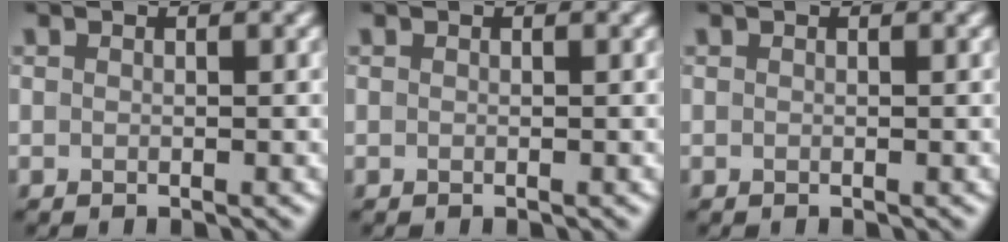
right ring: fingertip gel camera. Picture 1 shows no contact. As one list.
[{"total": 0.0}, {"total": 0.0}]